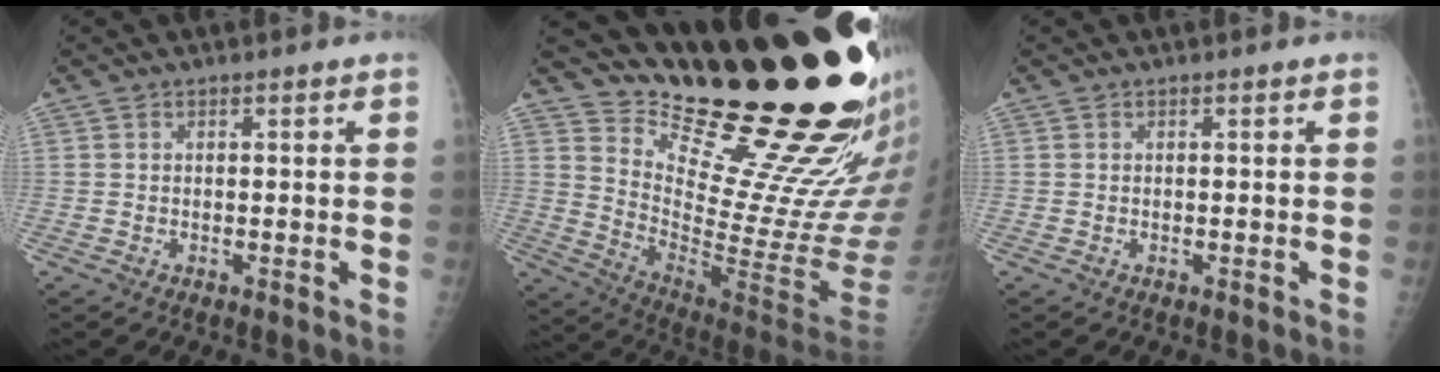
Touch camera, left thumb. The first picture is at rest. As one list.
[{"total": 29.3, "force": [21.9, 6.0, 18.6], "torque": [-0.249, -0.167, 0.329]}, {"total": 0.0}]